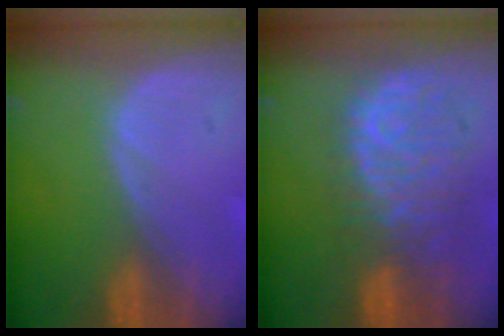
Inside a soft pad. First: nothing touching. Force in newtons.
{"total": 10.9, "press": 9.5, "slide": 5.4}